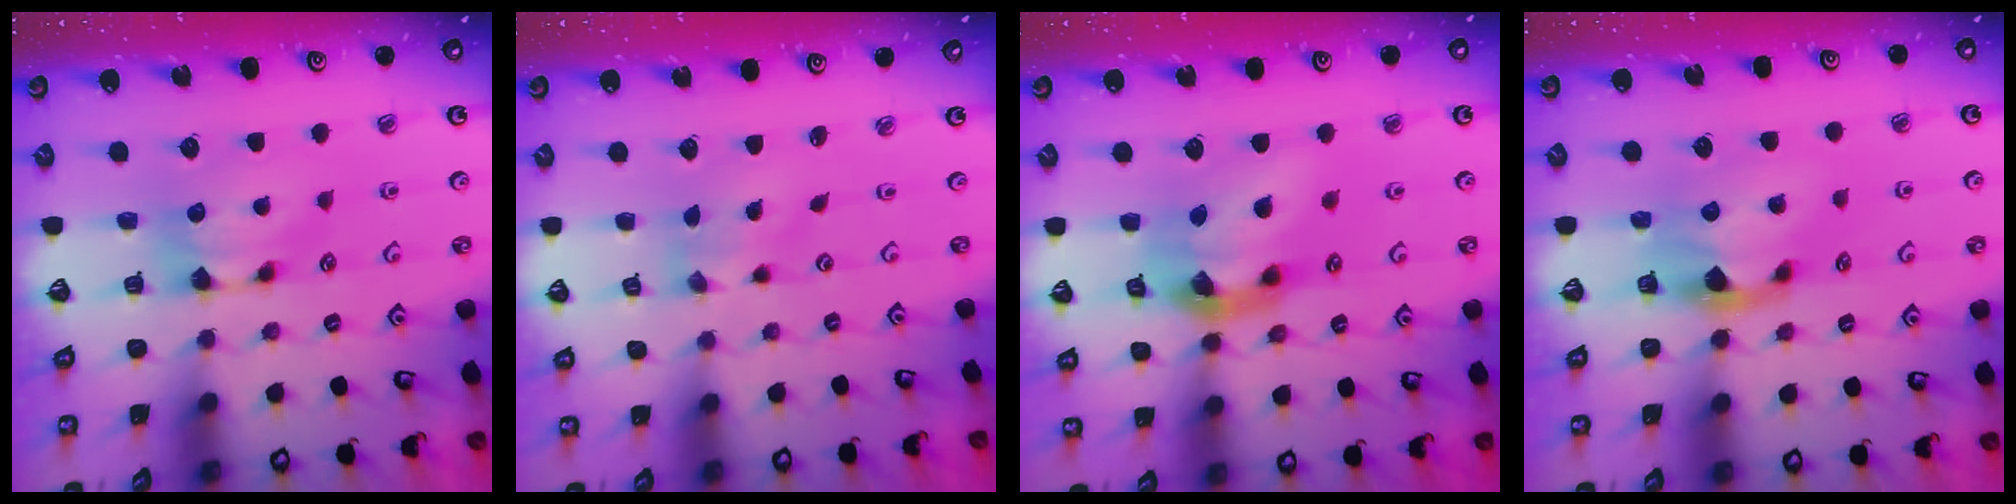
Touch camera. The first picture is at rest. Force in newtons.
{"total": 2.1, "press": 1.7, "slide": 1.2}
{"total": 8.9, "press": 8.5, "slide": 2.6}
{"total": 2.2, "press": 1.9, "slide": 1.2}